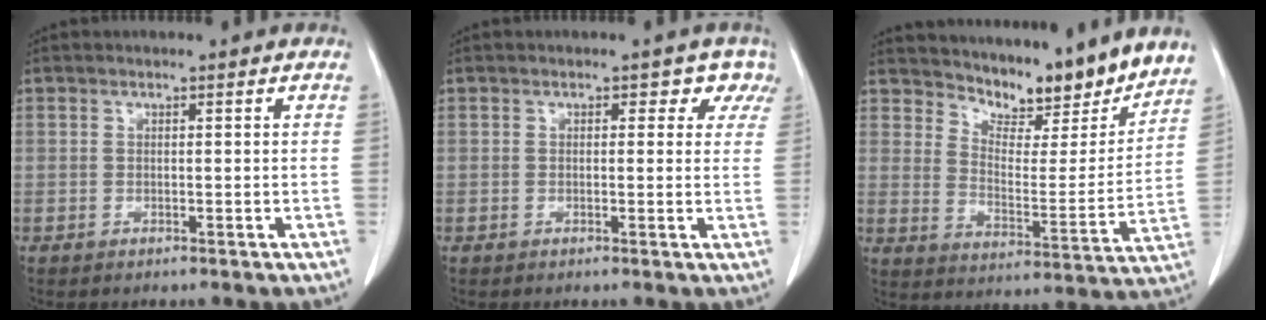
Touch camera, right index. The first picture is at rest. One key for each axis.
{"total": 3.1, "fx": 2.0, "fy": 2.2, "fz": 0.6, "tx": 0.018, "ty": -0.003, "tz": 0.002}
{"total": 12.3, "fx": 11.7, "fy": 2.9, "fz": 2.2, "tx": -0.036, "ty": -0.022, "tz": 0.169}